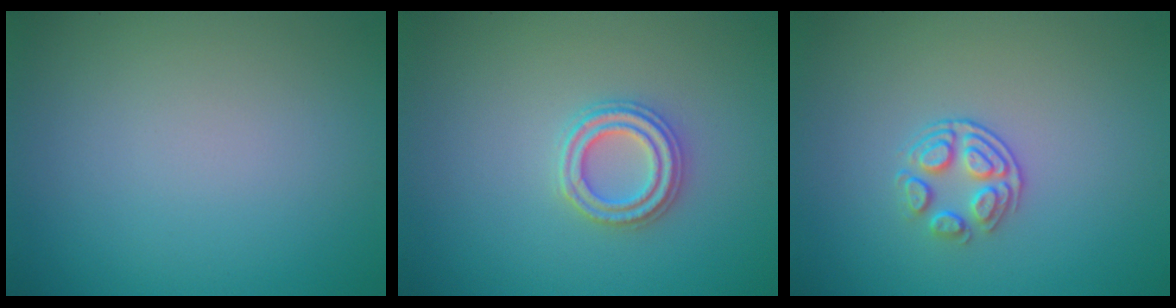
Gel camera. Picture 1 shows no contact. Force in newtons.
{"total": 2.6, "press": 2.6, "slide": 0.4}
{"total": 2.4, "press": 1.8, "slide": 1.6}